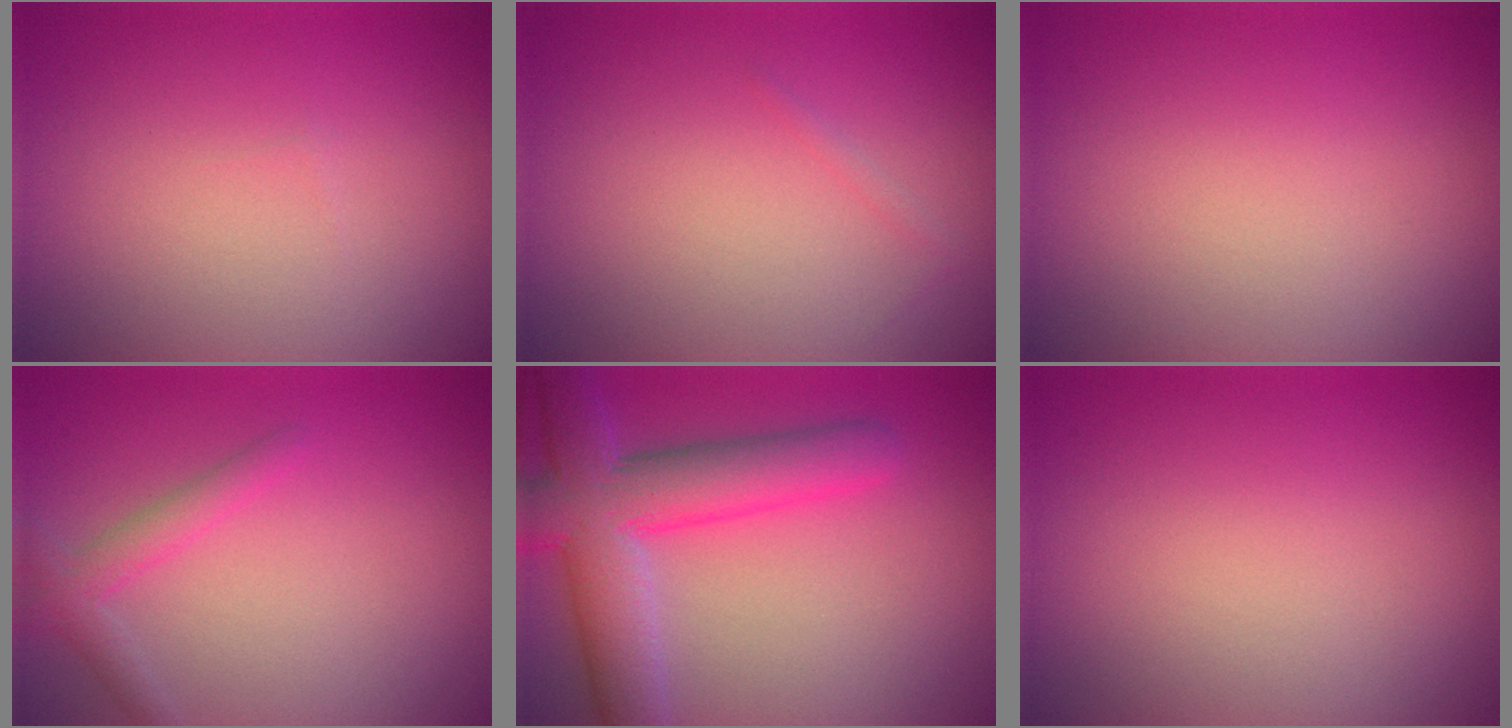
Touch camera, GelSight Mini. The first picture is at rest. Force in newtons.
{"total": 0.5, "press": 0.5, "slide": 0.0}
{"total": 0.0}
{"total": 2.1, "press": 2.1, "slide": 0.1}
{"total": 7.9, "press": 7.9, "slide": 0.4}
{"total": 0.0}